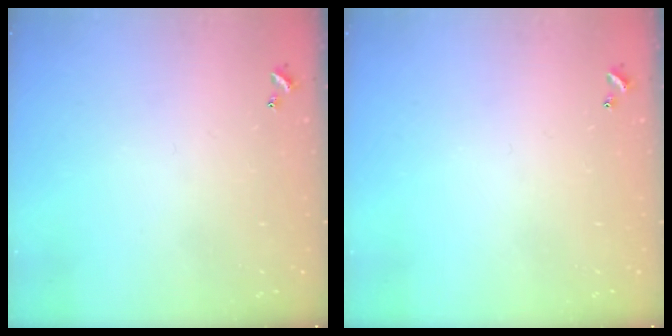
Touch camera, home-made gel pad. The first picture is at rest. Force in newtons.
{"total": 0.0}